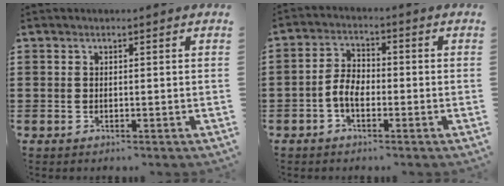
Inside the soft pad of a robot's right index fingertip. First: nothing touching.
{"total": 4.2, "force": [-1.6, 2.3, 3.1], "torque": [-0.077, 0.001, -0.037]}